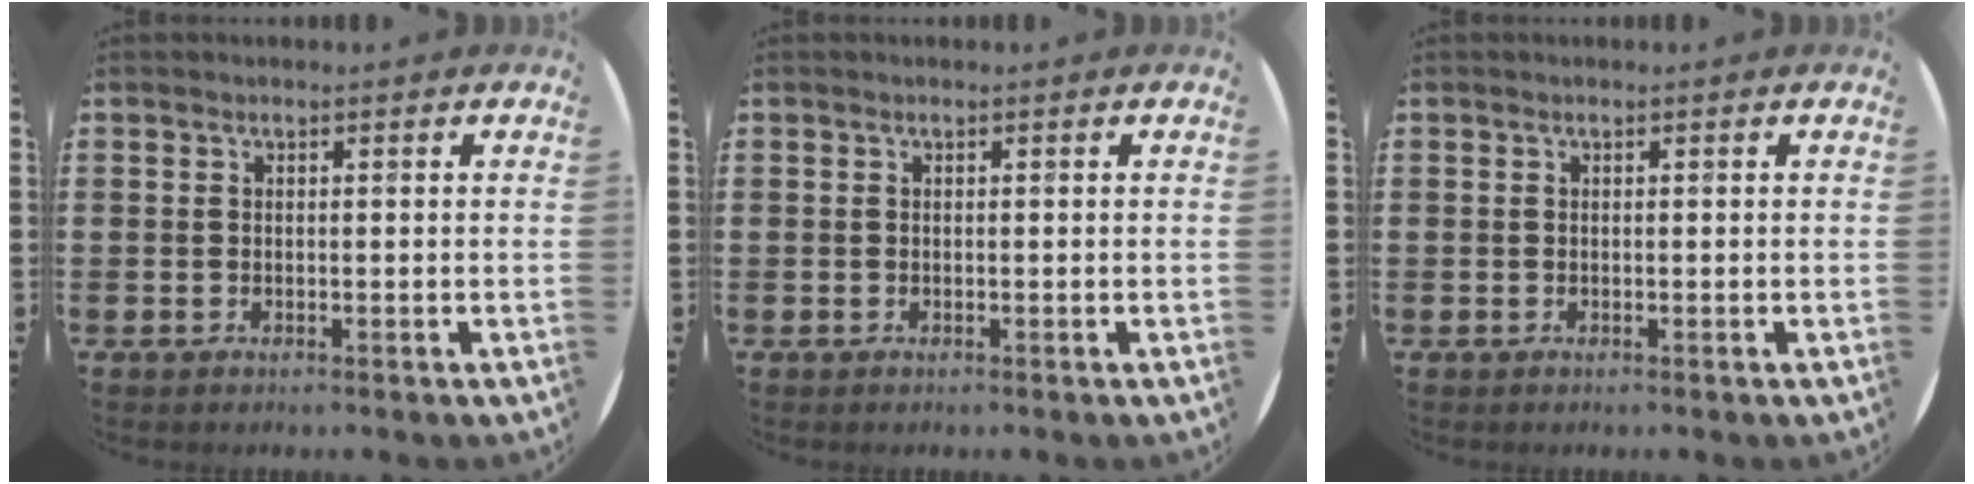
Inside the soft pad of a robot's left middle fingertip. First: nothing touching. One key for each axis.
{"total": 0.0}
{"total": 0.0}